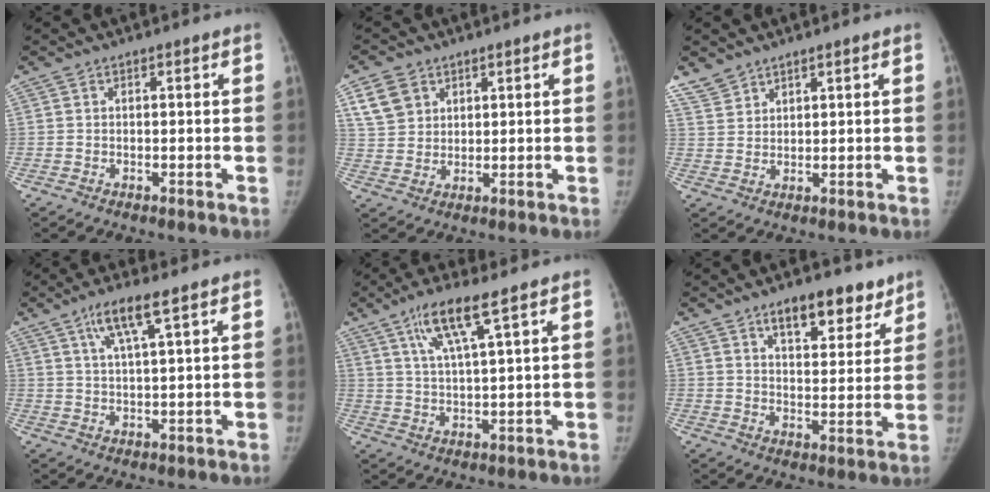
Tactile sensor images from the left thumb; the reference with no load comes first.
{"total": 6.6, "force": [3.3, 5.1, 2.6], "torque": [-0.029, -0.010, 0.068]}
{"total": 3.4, "force": [3.0, 1.6, 0.4], "torque": [0.004, -0.007, 0.062]}
{"total": 6.4, "force": [3.4, 0.5, 5.4], "torque": [-0.109, -0.008, 0.069]}
{"total": 8.2, "force": [4.5, 0.6, 6.8], "torque": [-0.137, -0.017, 0.090]}
{"total": 10.5, "force": [7.1, 4.7, 6.2], "torque": [-0.054, -0.040, 0.108]}